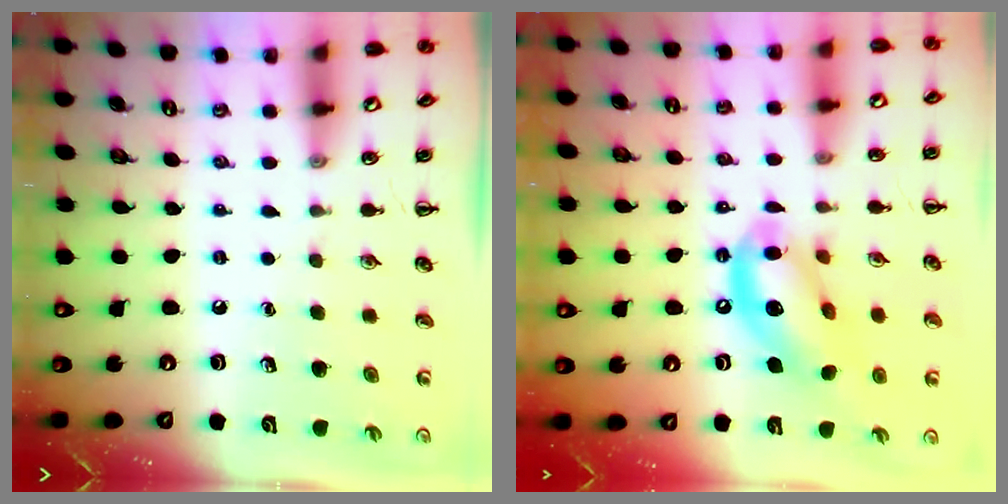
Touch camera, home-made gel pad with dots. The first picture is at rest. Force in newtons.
{"total": 13.3, "press": 12.9, "slide": 3.4}